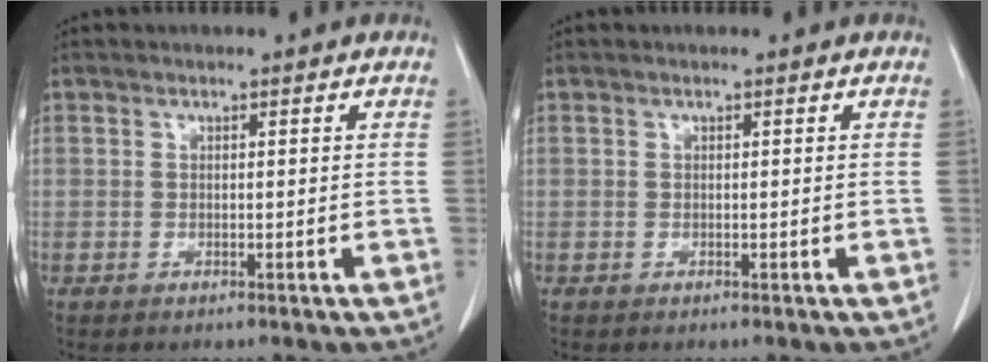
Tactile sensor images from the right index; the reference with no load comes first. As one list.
[{"total": 0.0}]